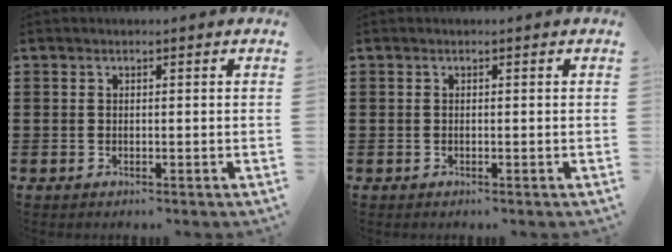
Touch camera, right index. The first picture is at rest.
{"total": 0.0}